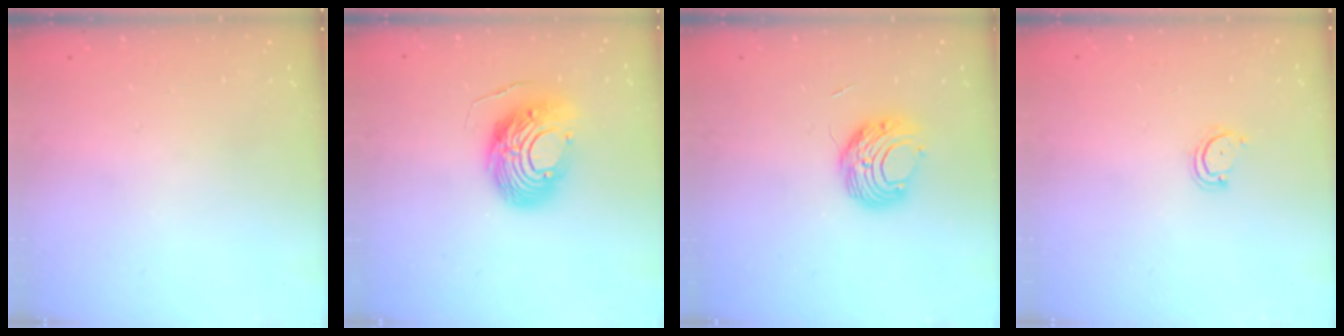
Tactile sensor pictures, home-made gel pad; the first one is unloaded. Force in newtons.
{"total": 12.4, "press": 12.3, "slide": 1.1}
{"total": 9.7, "press": 9.7, "slide": 0.9}
{"total": 3.1, "press": 3.1, "slide": 0.2}